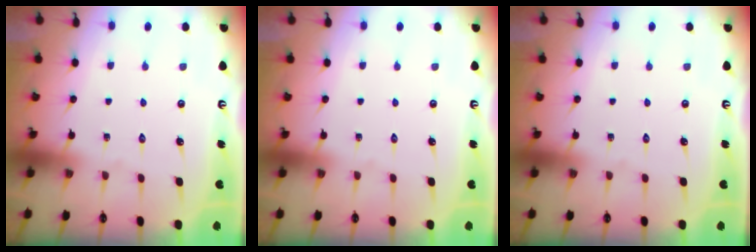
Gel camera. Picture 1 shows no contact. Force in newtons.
{"total": 0.0}
{"total": 0.0}